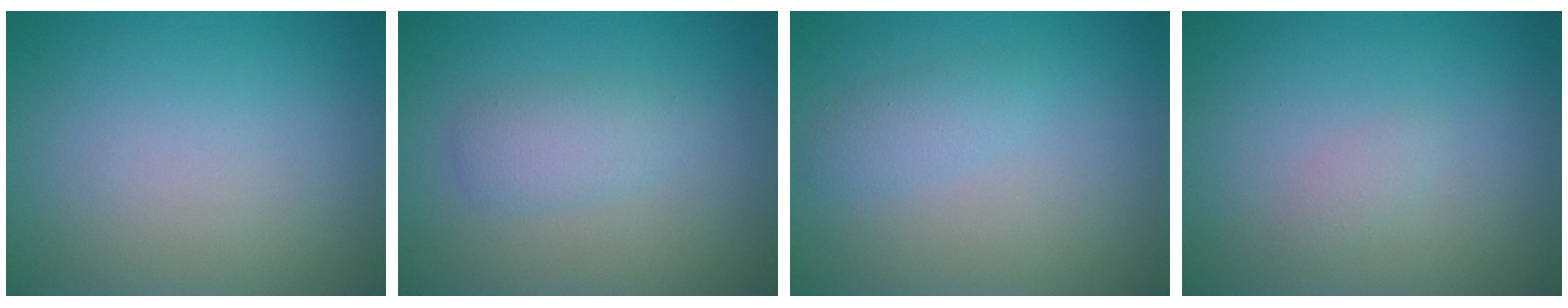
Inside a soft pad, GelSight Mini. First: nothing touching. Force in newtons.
{"total": 2.3, "press": 2.3, "slide": 0.1}
{"total": 1.5, "press": 1.5, "slide": 0.1}
{"total": 0.8, "press": 0.8, "slide": 0.0}